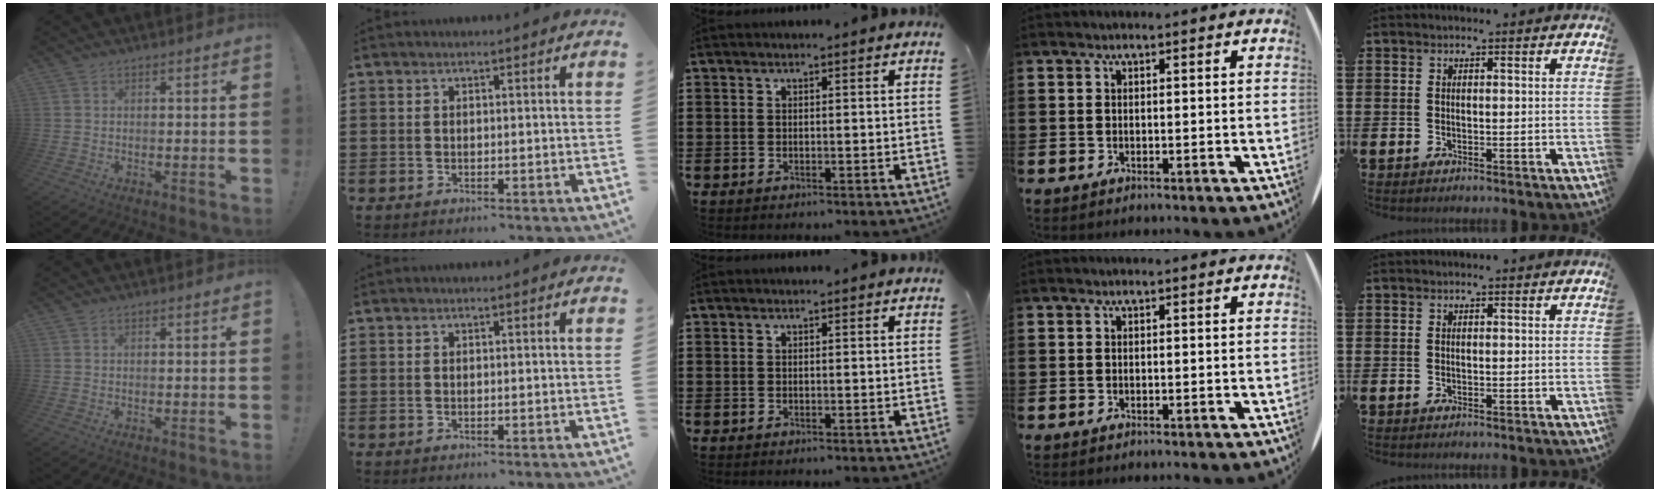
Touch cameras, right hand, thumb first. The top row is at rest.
{}